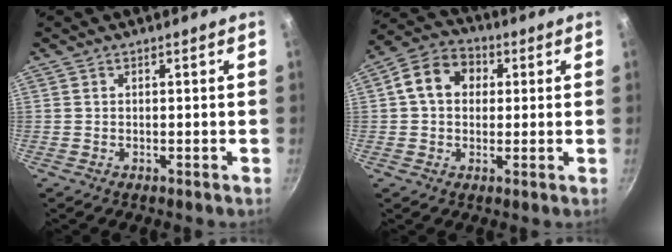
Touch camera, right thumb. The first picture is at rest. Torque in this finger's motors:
{"motor_torque": [0.10, 2.27, 1.06, -0.12, 0.05]}